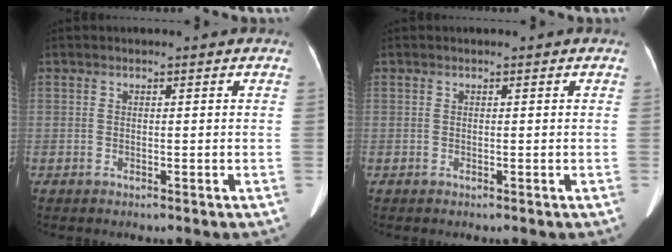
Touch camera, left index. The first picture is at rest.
{"total": 0.0}